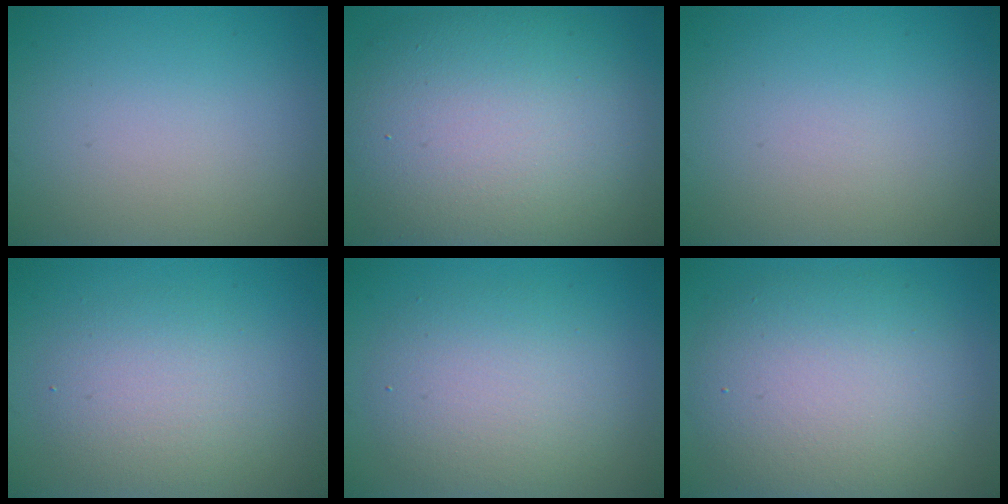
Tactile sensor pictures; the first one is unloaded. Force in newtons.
{"total": 12.9, "press": 12.9, "slide": 0.4}
{"total": 0.0}
{"total": 4.0, "press": 4.0, "slide": 0.2}
{"total": 4.9, "press": 4.9, "slide": 0.4}
{"total": 8.3, "press": 8.2, "slide": 0.2}